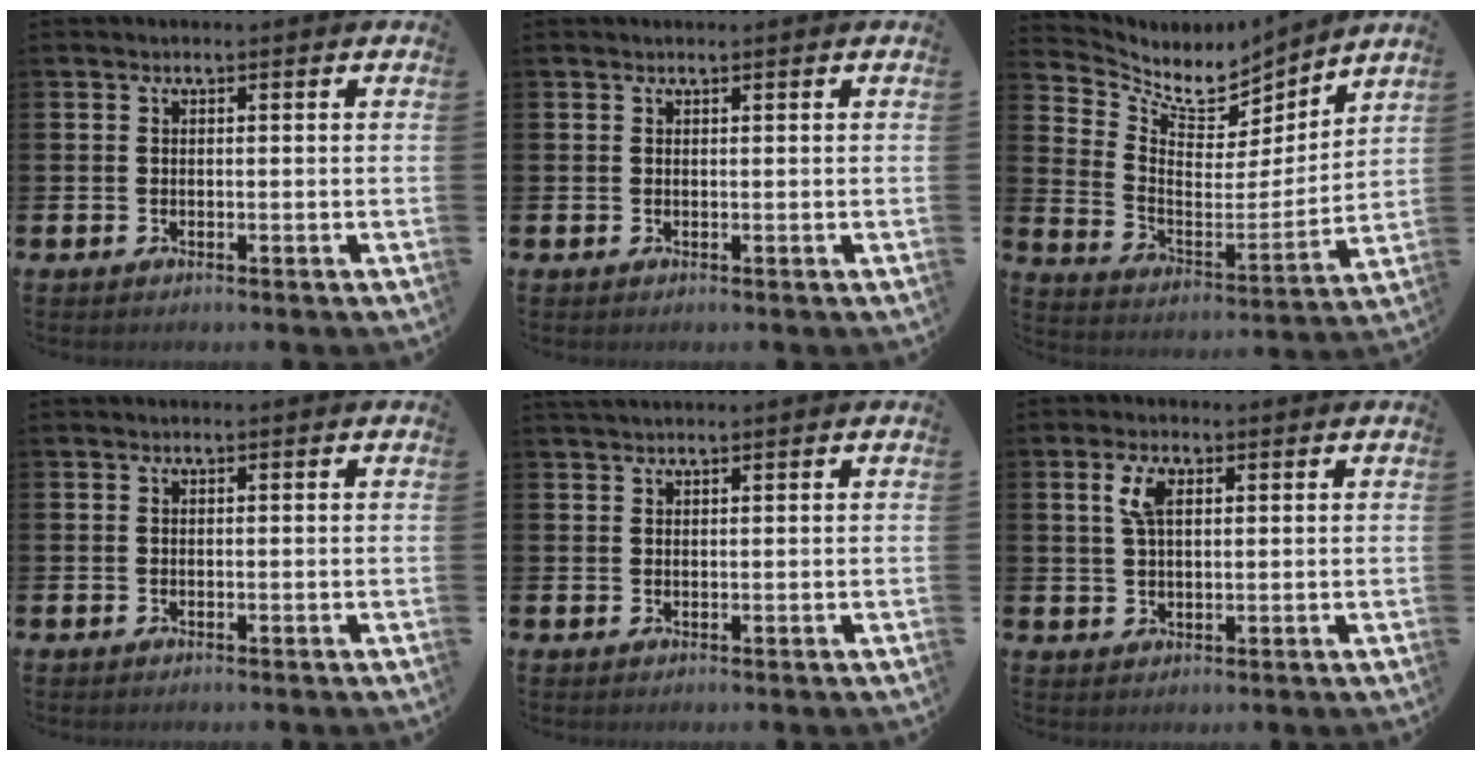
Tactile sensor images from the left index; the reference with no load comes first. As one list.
[{"total": 0.0}, {"total": 7.5, "force": [6.7, 2.9, 1.7], "torque": [-0.071, -0.054, 0.116]}, {"total": 0.0}, {"total": 1.4, "force": [1.4, 0.1, 0.3], "torque": [-0.002, -0.001, 0.024]}, {"total": 4.2, "force": [2.1, 1.8, 3.2], "torque": [-0.054, 0.001, 0.034]}]